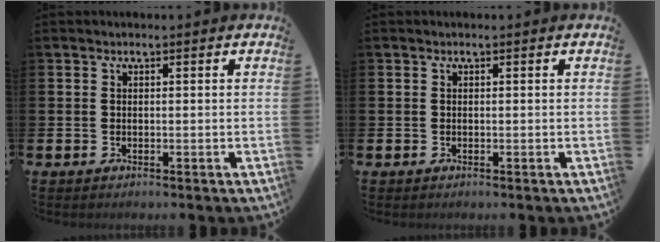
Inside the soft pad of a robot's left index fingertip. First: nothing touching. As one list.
[{"total": 0.0}]